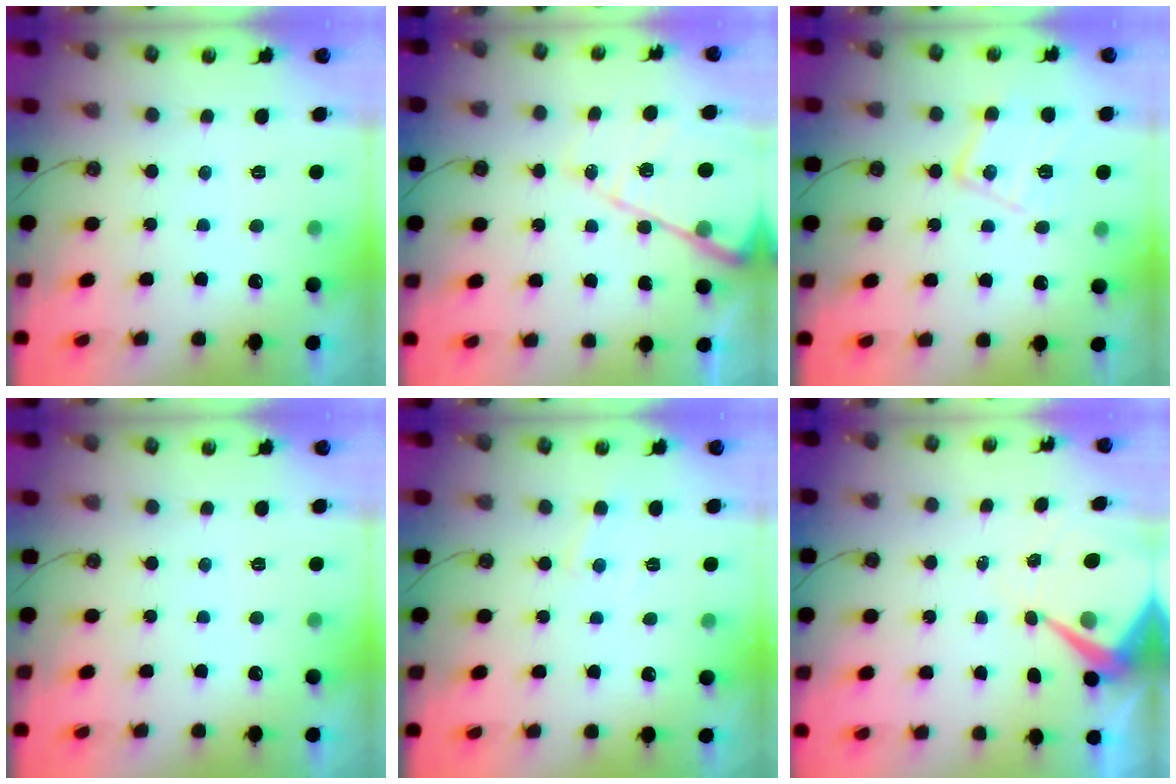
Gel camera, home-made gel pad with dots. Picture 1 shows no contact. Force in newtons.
{"total": 16.6, "press": 16.5, "slide": 1.7}
{"total": 13.9, "press": 13.8, "slide": 1.1}
{"total": 0.0}
{"total": 5.0, "press": 5.0, "slide": 0.7}
{"total": 7.2, "press": 7.2, "slide": 0.6}